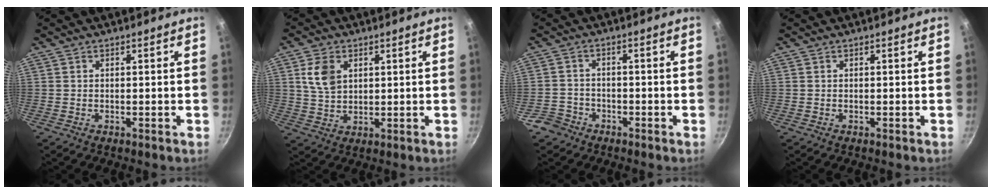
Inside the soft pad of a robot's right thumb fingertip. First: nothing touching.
{"total": 5.5, "force": [2.1, 3.7, 3.5], "torque": [-0.056, -0.007, 0.045]}
{"total": 4.3, "force": [-2.8, 3.2, 0.7], "torque": [-0.002, 0.038, -0.051]}
{"total": 0.0}